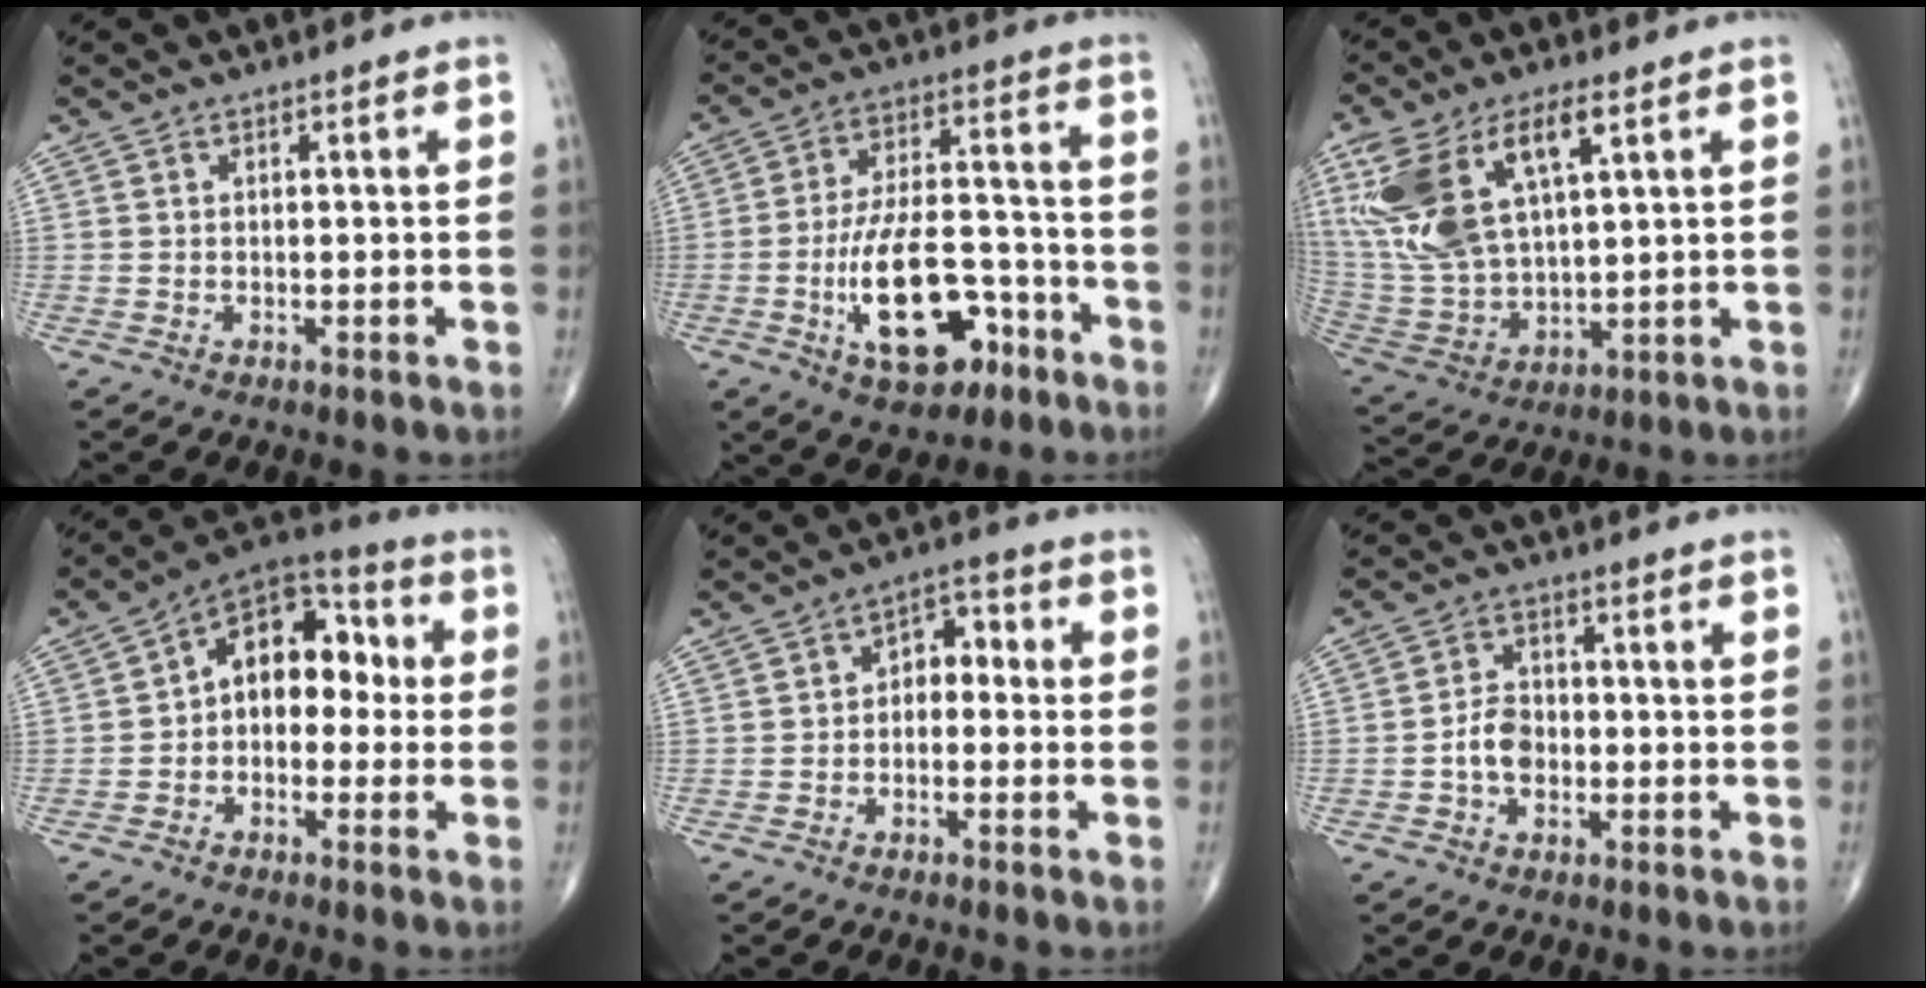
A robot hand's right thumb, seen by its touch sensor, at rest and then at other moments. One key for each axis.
{"total": 16.0, "fx": -6.7, "fy": 7.9, "fz": 12.2, "tx": -0.187, "ty": 0.040, "tz": -0.104}
{"total": 19.0, "fx": 7.4, "fy": 8.6, "fz": 15.3, "tx": -0.317, "ty": -0.011, "tz": 0.151}
{"total": 12.3, "fx": 0.2, "fy": 8.3, "fz": 9.1, "tx": -0.093, "ty": 0.046, "tz": -0.017}
{"total": 5.1, "fx": -0.5, "fy": 3.6, "fz": 3.6, "tx": -0.030, "ty": 0.029, "tz": -0.023}
{"total": 4.6, "fx": -1.3, "fy": 3.3, "fz": 3.0, "tx": -0.044, "ty": 0.018, "tz": -0.030}